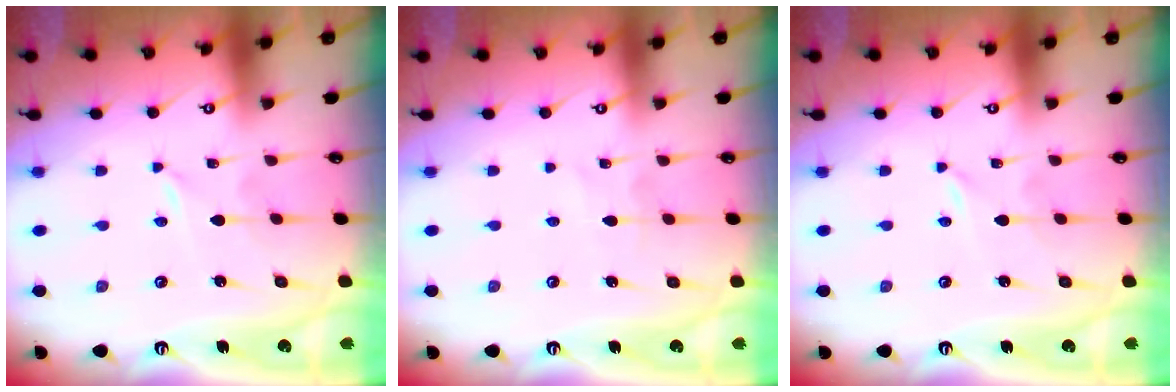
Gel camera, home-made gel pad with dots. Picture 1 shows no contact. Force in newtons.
{"total": 1.5, "press": 1.5, "slide": 0.1}
{"total": 0.0}